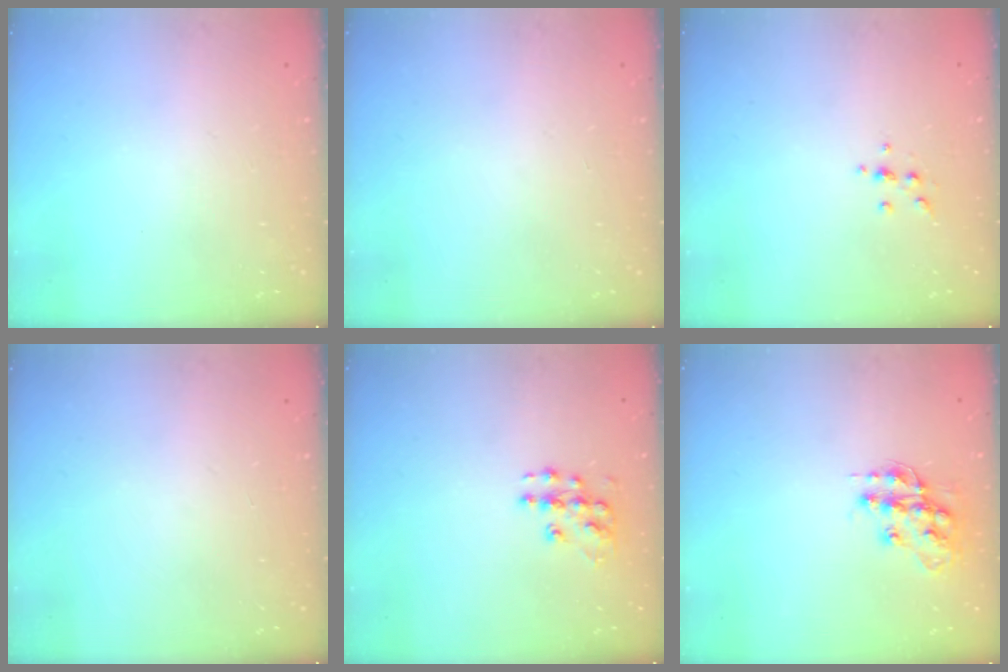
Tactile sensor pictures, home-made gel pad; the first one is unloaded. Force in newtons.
{"total": 0.0}
{"total": 3.8, "press": 3.6, "slide": 1.2}
{"total": 0.0}
{"total": 8.9, "press": 8.8, "slide": 0.6}
{"total": 13.5, "press": 13.5, "slide": 0.8}